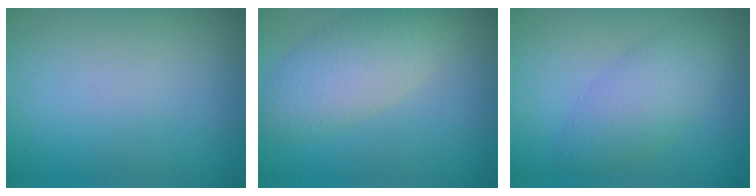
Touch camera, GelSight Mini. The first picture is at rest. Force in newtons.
{"total": 4.9, "press": 4.9, "slide": 0.4}
{"total": 3.7, "press": 3.7, "slide": 0.2}